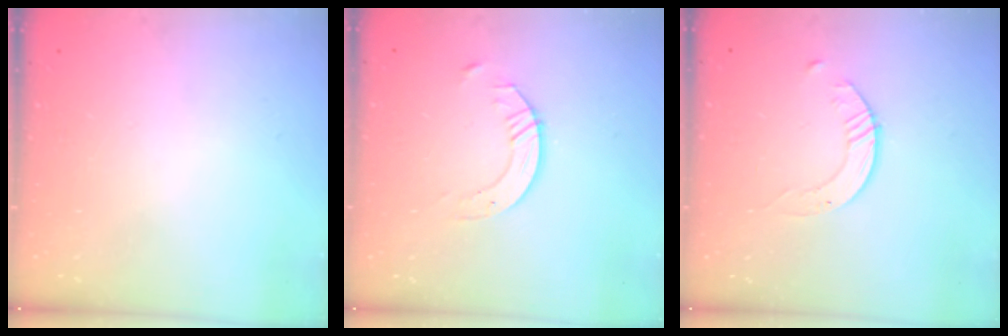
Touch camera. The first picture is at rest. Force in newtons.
{"total": 5.0, "press": 5.0, "slide": 0.5}
{"total": 1.7, "press": 1.7, "slide": 0.2}